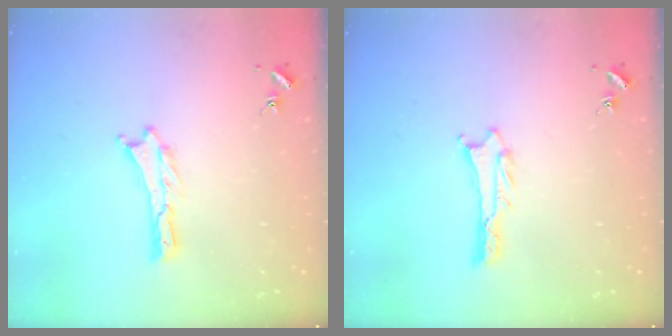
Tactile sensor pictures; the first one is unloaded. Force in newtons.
{"total": 1.1, "press": 1.1, "slide": 0.1}